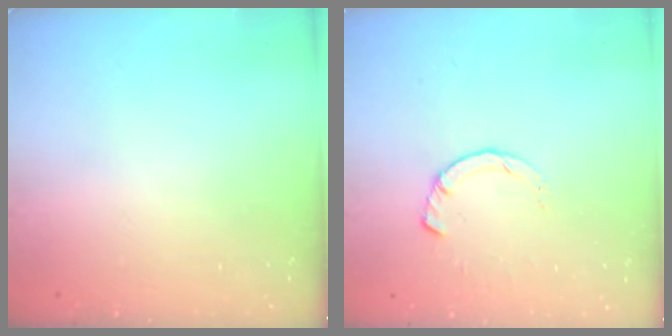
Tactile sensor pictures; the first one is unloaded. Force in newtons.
{"total": 3.0, "press": 3.0, "slide": 0.4}